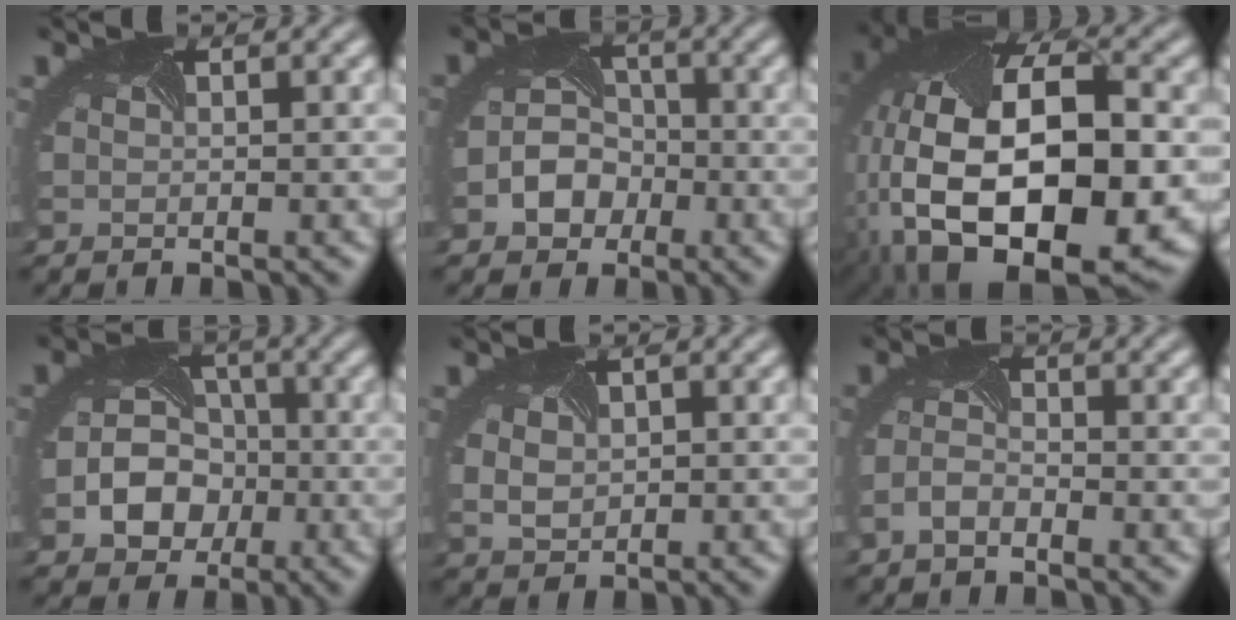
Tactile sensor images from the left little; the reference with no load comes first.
{"total": 3.3, "force": [-1.7, 2.5, 1.2], "torque": [-0.028, -0.007, -0.023]}
{"total": 19.0, "force": [-3.3, 10.7, 15.3], "torque": [-0.296, -0.040, -0.022]}
{"total": 4.8, "force": [-1.8, 3.9, 2.2], "torque": [-0.047, -0.016, -0.022]}
{"total": 2.3, "force": [0.2, 1.9, 1.3], "torque": [-0.031, 0.002, 0.017]}
{"total": 1.9, "force": [-1.6, 0.3, 0.8], "torque": [-0.033, -0.007, -0.028]}